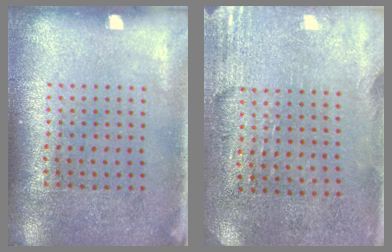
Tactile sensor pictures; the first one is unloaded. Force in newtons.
{"total": 2.8, "press": 2.5, "slide": 1.4}